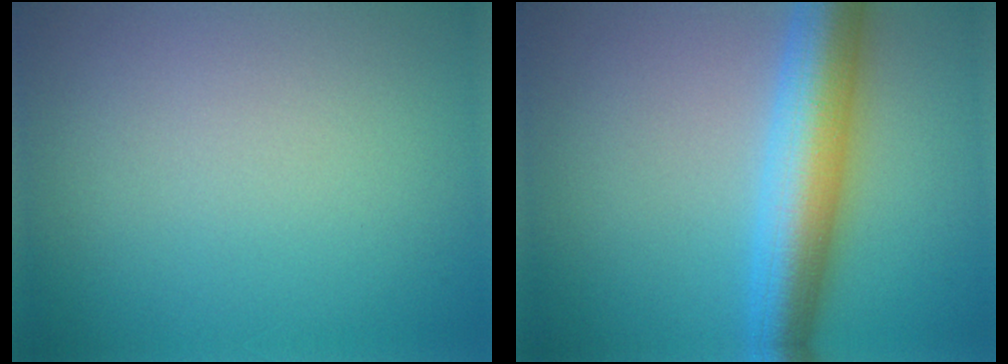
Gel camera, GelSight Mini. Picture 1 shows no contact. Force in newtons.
{"total": 7.6, "press": 7.6, "slide": 0.2}